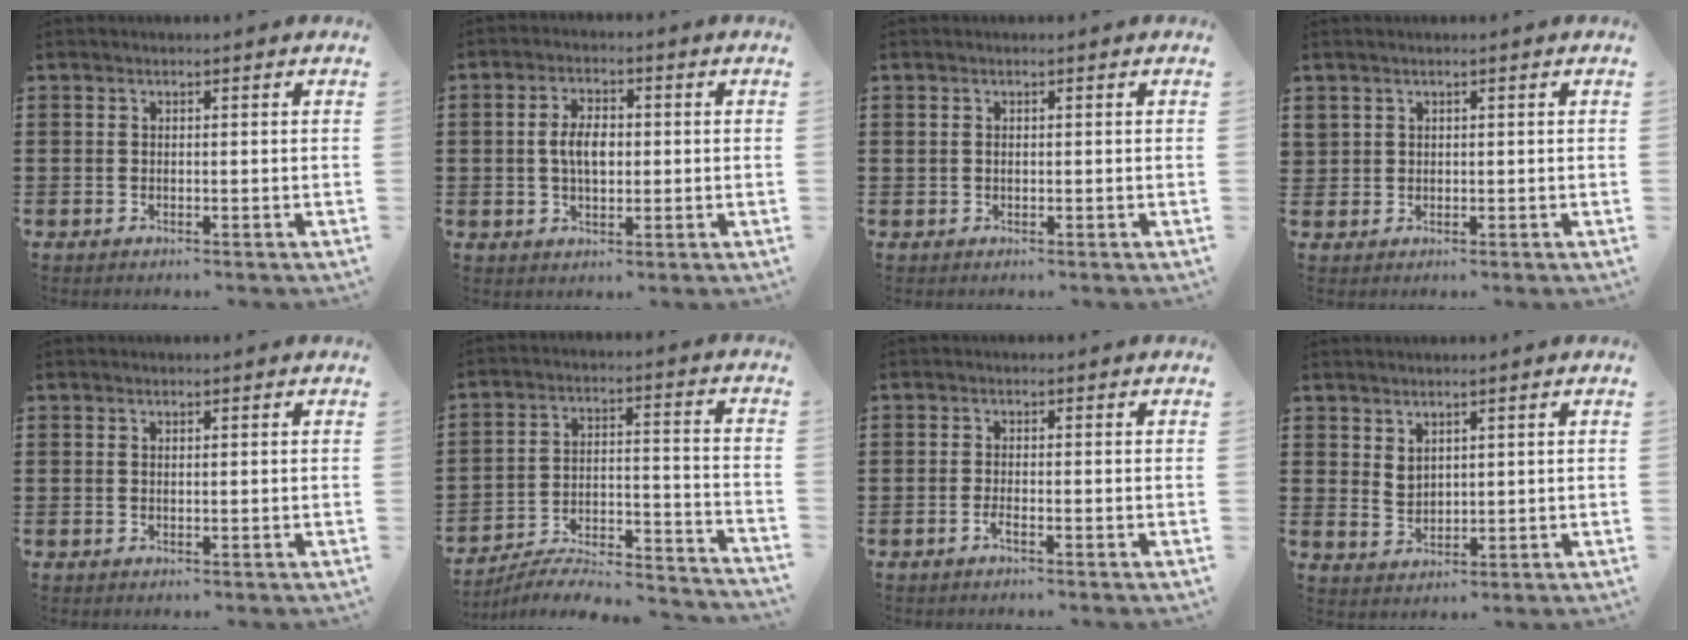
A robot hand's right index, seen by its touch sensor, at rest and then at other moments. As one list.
[{"total": 5.0, "force": [0.1, 2.8, 4.1], "torque": [-0.082, 0.004, -0.005]}, {"total": 0.5, "force": [0.2, 0.4, 0.2], "torque": [-0.006, 0.002, 0.003]}, {"total": 1.4, "force": [1.0, 1.0, 0.0], "torque": [-0.003, 0.005, 0.020]}, {"total": 0.0}, {"total": 6.0, "force": [-5.5, 1.0, 2.1], "torque": [-0.038, -0.002, -0.111]}, {"total": 1.4, "force": [-0.8, 0.1, 1.1], "torque": [-0.028, -0.005, -0.016]}, {"total": 2.6, "force": [2.1, 1.4, 0.5], "torque": [-0.015, 0.004, 0.042]}]